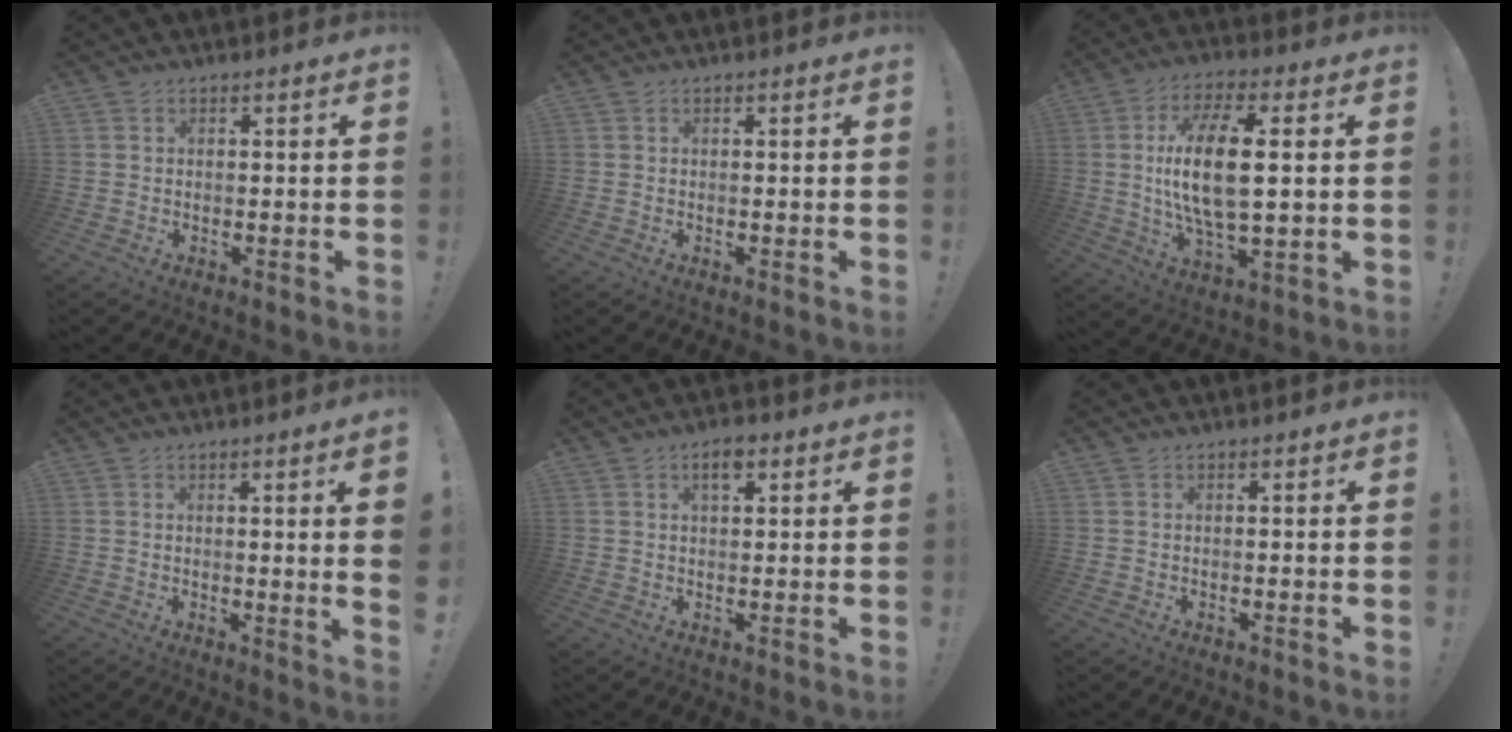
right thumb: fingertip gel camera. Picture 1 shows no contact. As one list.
[{"total": 0.0}, {"total": 16.2, "force": [1.5, 5.8, 15.0], "torque": [-0.289, -0.007, 0.014]}, {"total": 4.2, "force": [0.8, -0.8, 4.1], "torque": [-0.055, -0.014, 0.010]}, {"total": 3.9, "force": [2.0, 1.9, 2.8], "torque": [-0.037, -0.002, 0.030]}, {"total": 0.0}]